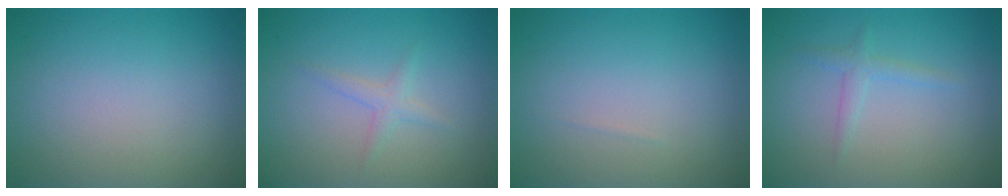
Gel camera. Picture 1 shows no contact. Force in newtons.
{"total": 1.3, "press": 1.3, "slide": 0.1}
{"total": 0.0}
{"total": 1.3, "press": 1.3, "slide": 0.1}